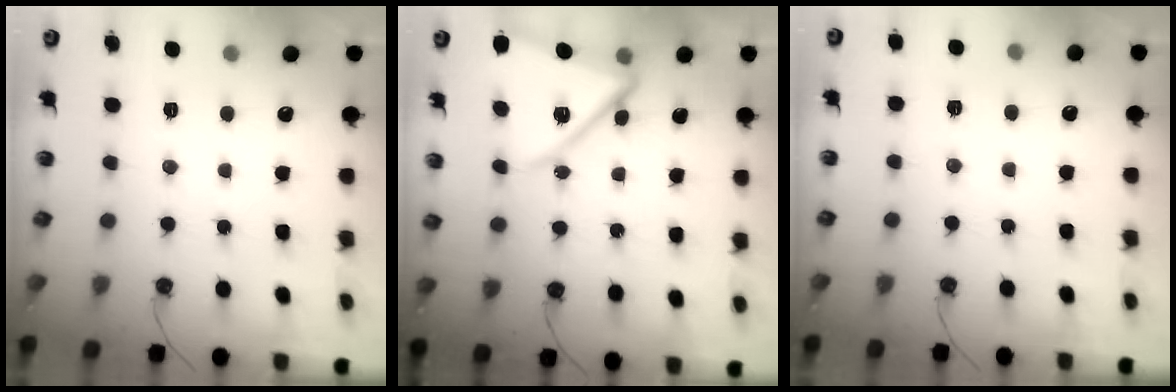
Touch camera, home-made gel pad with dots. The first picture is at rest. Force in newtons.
{"total": 14.2, "press": 14.1, "slide": 1.4}
{"total": 2.0, "press": 1.7, "slide": 0.9}